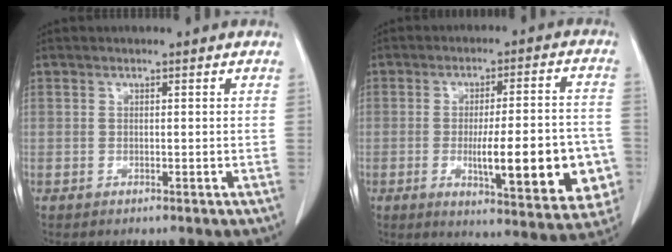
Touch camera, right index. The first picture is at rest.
{"total": 17.1, "force": [-4.1, 4.0, 16.2], "torque": [-0.168, 0.010, -0.038]}